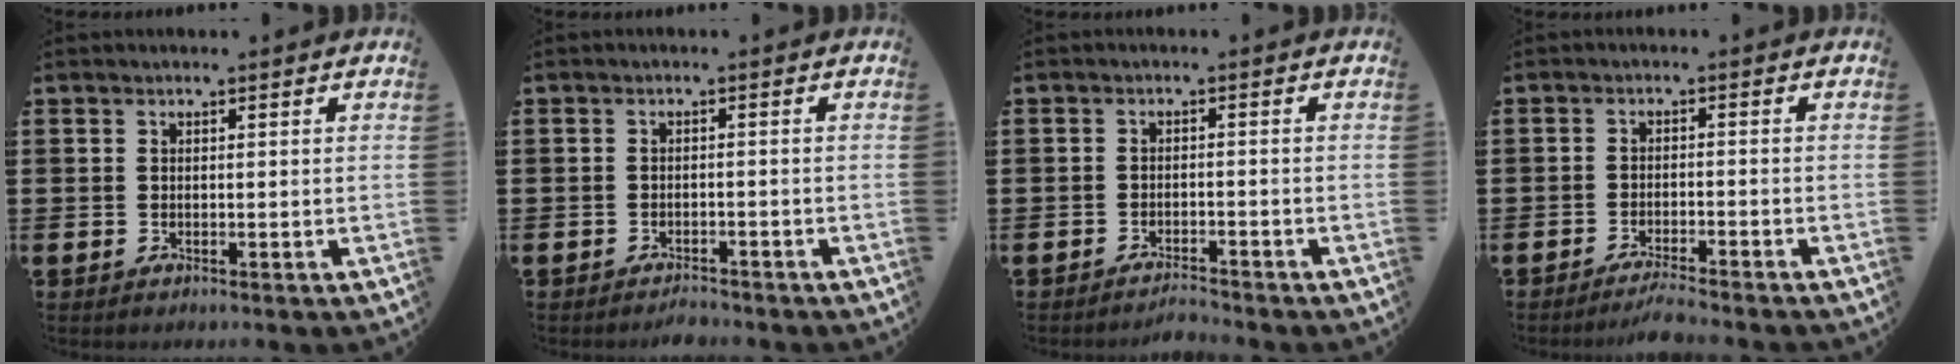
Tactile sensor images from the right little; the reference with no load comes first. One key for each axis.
{"total": 1.4, "fx": -1.4, "fy": 0.2, "fz": 0.0, "tx": -0.006, "ty": 0.002, "tz": -0.029}
{"total": 1.7, "fx": -1.7, "fy": 0.0, "fz": 0.2, "tx": -0.008, "ty": 0.003, "tz": -0.035}
{"total": 2.4, "fx": -2.3, "fy": -0.2, "fz": 0.9, "tx": -0.015, "ty": 0.005, "tz": -0.045}